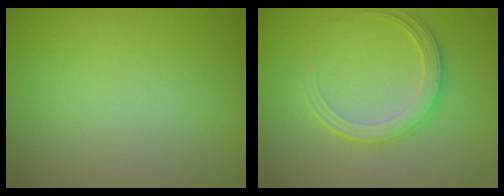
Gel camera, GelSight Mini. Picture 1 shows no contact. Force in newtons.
{"total": 2.5, "press": 1.9, "slide": 1.7}